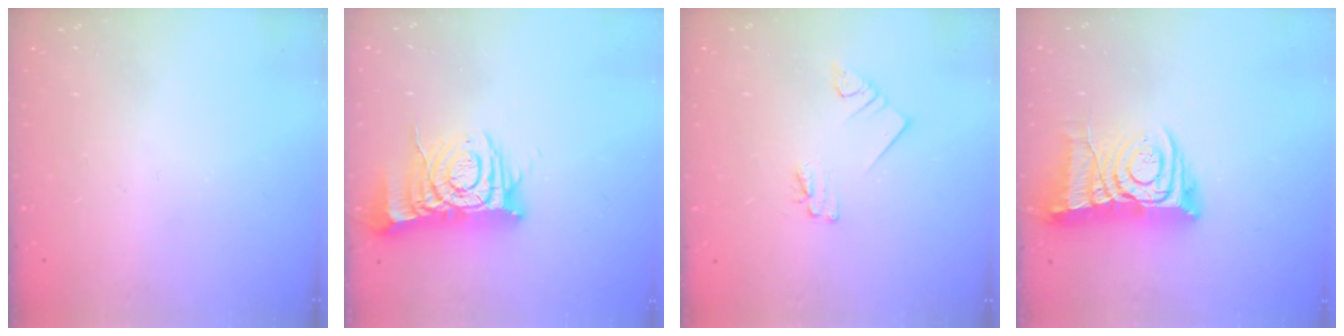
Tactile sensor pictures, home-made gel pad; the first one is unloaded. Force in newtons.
{"total": 11.5, "press": 11.4, "slide": 1.4}
{"total": 2.3, "press": 2.3, "slide": 0.1}
{"total": 13.5, "press": 13.4, "slide": 1.5}